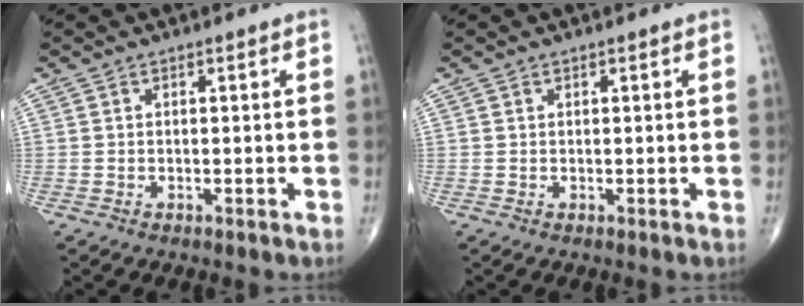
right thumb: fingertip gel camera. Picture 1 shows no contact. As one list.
[{"total": 0.0}]